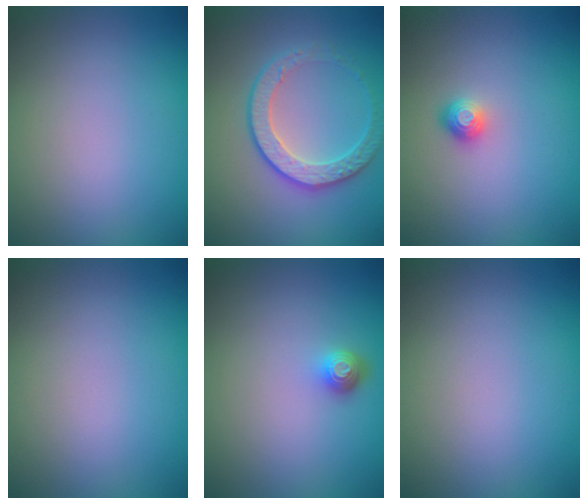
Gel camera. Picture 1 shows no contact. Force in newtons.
{"total": 3.9, "press": 3.5, "slide": 1.8}
{"total": 1.1, "press": 1.0, "slide": 0.5}
{"total": 0.0}
{"total": 1.6, "press": 1.1, "slide": 1.0}
{"total": 0.0}